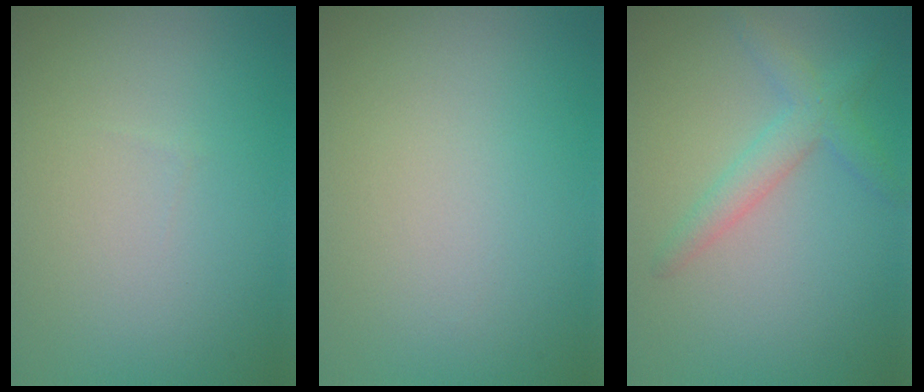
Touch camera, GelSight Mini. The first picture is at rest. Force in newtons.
{"total": 0.0}
{"total": 2.7, "press": 2.7, "slide": 0.1}